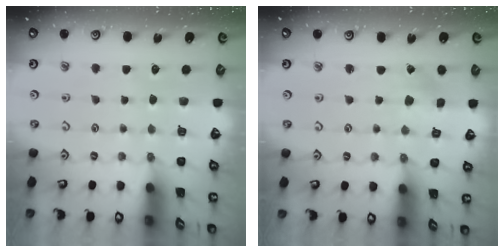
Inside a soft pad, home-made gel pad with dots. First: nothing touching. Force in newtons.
{"total": 0.9, "press": 0.9, "slide": 0.1}